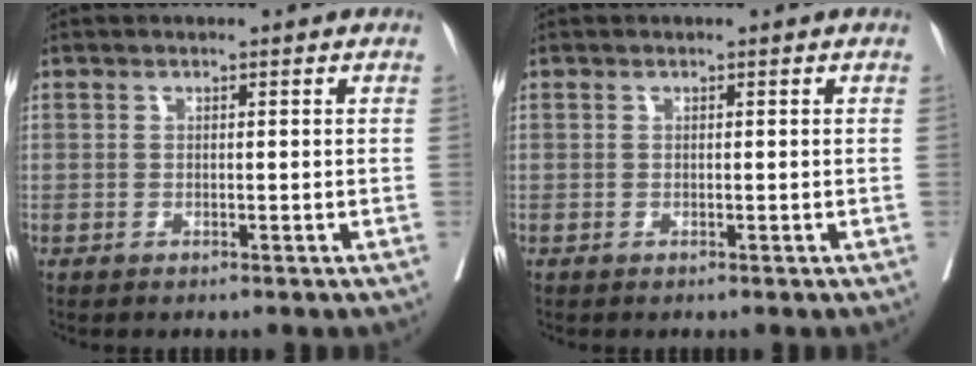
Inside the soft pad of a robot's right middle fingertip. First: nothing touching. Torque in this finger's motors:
{"motor_torque": [-0.01, -0.01, 0.00, 0.00]}